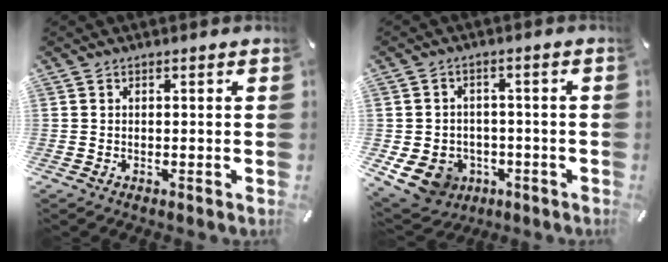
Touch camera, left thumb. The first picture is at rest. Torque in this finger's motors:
{"motor_torque": [0.12, -0.01, 0.50, 0.35, 0.06]}